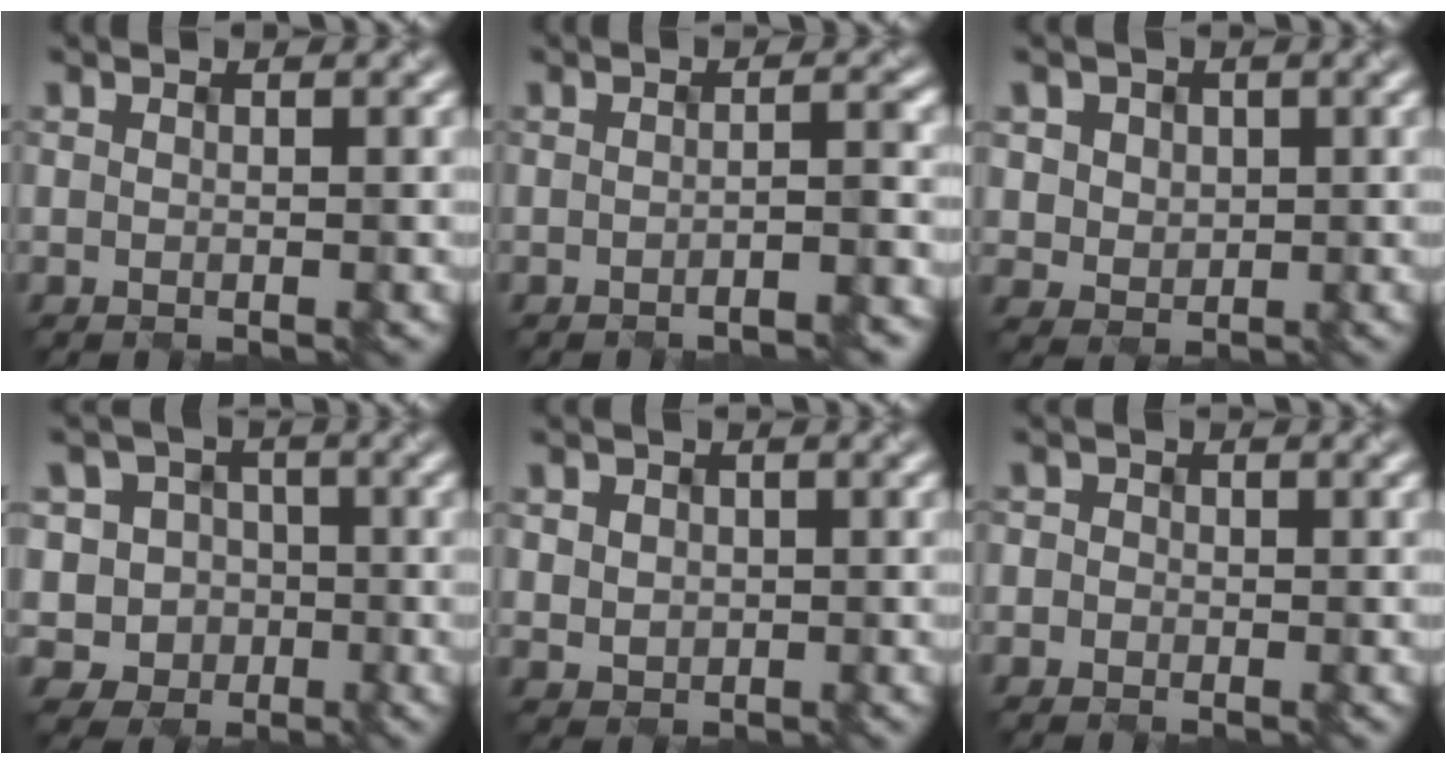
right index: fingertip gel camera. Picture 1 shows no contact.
{"total": 2.6, "force": [-1.6, 0.6, 2.0], "torque": [-0.012, 0.007, -0.017]}
{"total": 3.3, "force": [1.1, 2.9, 0.8], "torque": [-0.051, 0.006, 0.032]}
{"total": 4.8, "force": [-1.8, 4.4, 0.5], "torque": [-0.006, 0.017, -0.053]}
{"total": 2.4, "force": [0.4, 2.3, 0.5], "torque": [-0.033, 0.006, 0.016]}
{"total": 1.1, "force": [-0.7, 0.7, -0.5], "torque": [0.009, -0.002, -0.010]}